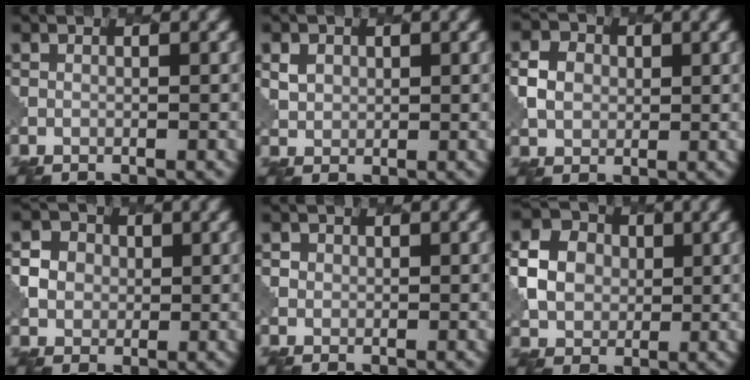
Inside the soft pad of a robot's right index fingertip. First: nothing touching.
{"total": 1.6, "force": [0.9, 1.3, 0.1], "torque": [-0.008, 0.001, 0.015]}
{"total": 2.5, "force": [0.5, 2.3, 0.9], "torque": [-0.020, 0.003, 0.007]}
{"total": 4.0, "force": [1.3, 3.6, 1.1], "torque": [-0.018, 0.016, 0.021]}
{"total": 1.2, "force": [0.6, 1.0, -0.2], "torque": [0.006, -0.001, 0.003]}
{"total": 4.8, "force": [0.6, 4.3, 2.1], "torque": [-0.043, 0.011, 0.007]}